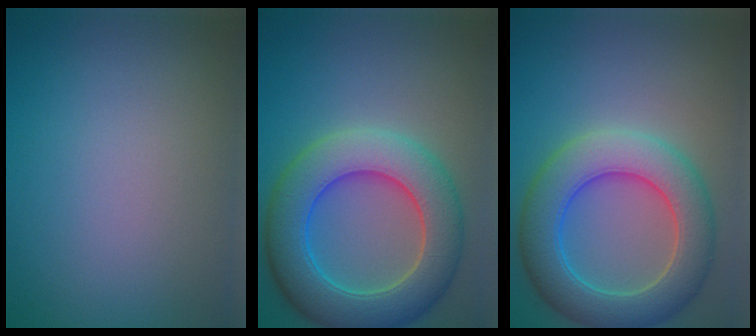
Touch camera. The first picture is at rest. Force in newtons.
{"total": 8.8, "press": 8.8, "slide": 0.7}
{"total": 7.6, "press": 7.6, "slide": 0.4}